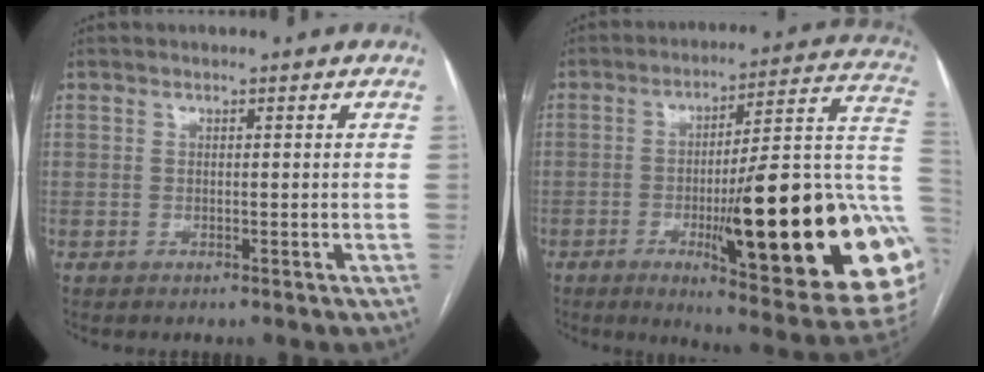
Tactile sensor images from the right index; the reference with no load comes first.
{"total": 30.5, "force": [-5.2, 3.9, 29.8], "torque": [-0.311, -0.005, -0.075]}